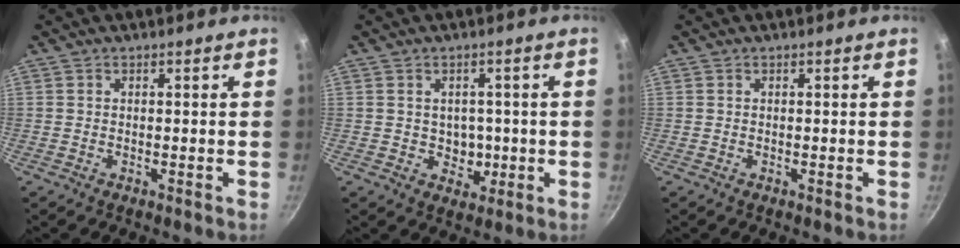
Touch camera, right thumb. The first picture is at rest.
{"total": 4.4, "force": [-0.2, 3.8, 2.2], "torque": [-0.002, 0.002, 0.002]}
{"total": 0.0}